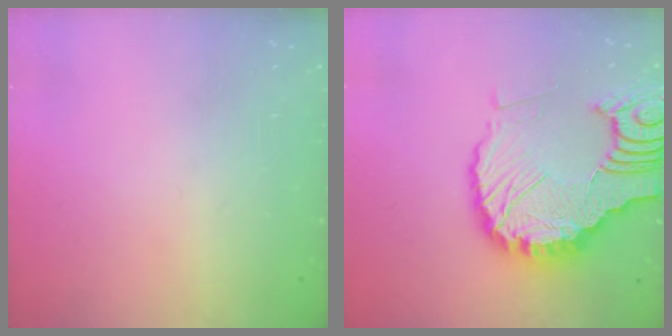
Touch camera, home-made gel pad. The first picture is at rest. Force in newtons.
{"total": 17.5, "press": 17.3, "slide": 2.1}